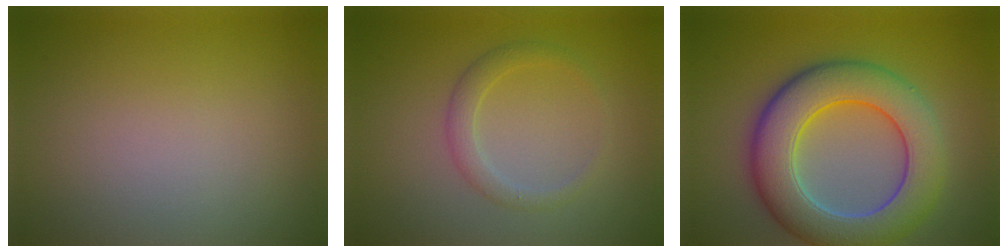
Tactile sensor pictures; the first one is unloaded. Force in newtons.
{"total": 1.9, "press": 1.9, "slide": 0.2}
{"total": 9.4, "press": 9.4, "slide": 0.4}